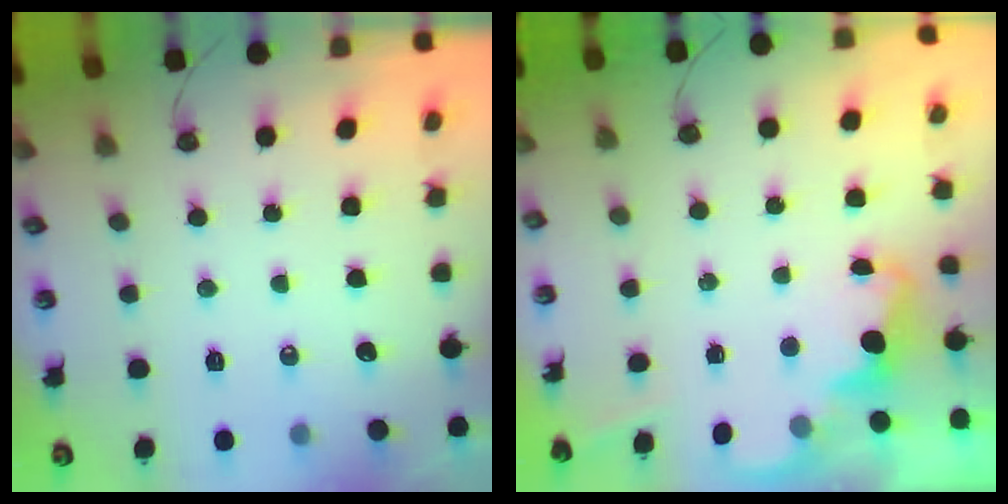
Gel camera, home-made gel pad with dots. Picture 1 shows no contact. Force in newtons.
{"total": 2.5, "press": 2.4, "slide": 0.5}